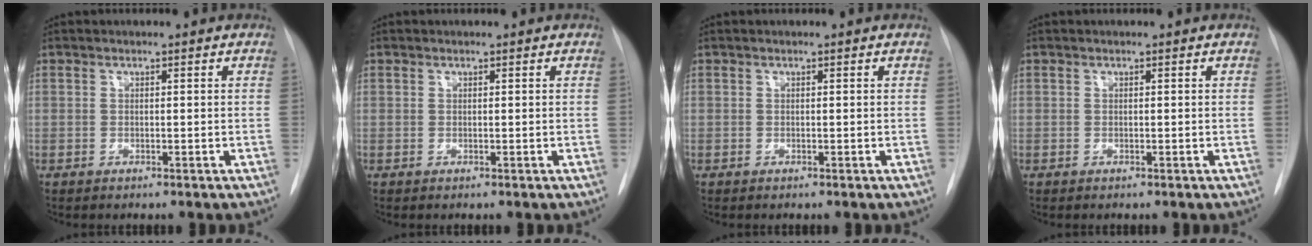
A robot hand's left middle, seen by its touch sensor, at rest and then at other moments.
{"total": 0.7, "force": [-0.1, -0.3, -0.6], "torque": [0.018, -0.003, -0.004]}
{"total": 0.0}
{"total": 0.0}